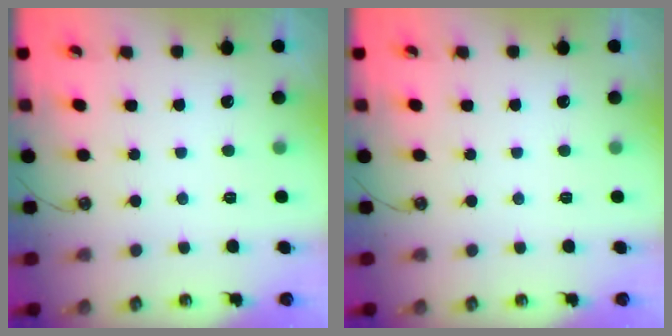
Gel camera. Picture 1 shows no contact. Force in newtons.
{"total": 0.0}